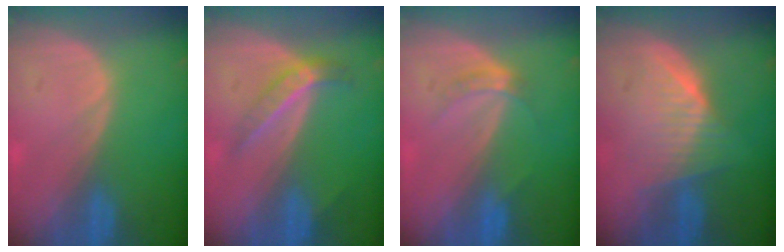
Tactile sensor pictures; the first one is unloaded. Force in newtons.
{"total": 4.5, "press": 4.1, "slide": 2.0}
{"total": 2.8, "press": 2.5, "slide": 1.3}
{"total": 6.4, "press": 6.2, "slide": 1.7}